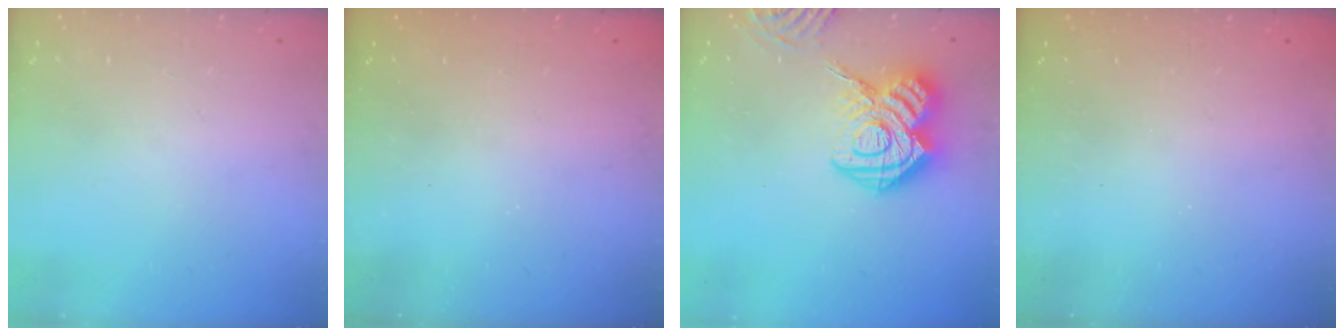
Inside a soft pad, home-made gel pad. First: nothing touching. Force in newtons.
{"total": 2.5, "press": 2.4, "slide": 0.7}
{"total": 18.1, "press": 18.1, "slide": 1.7}
{"total": 2.4, "press": 2.3, "slide": 0.8}